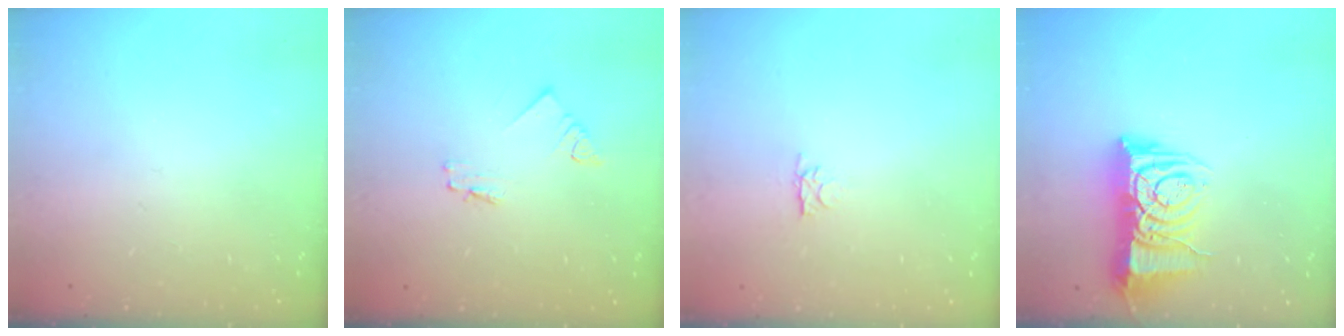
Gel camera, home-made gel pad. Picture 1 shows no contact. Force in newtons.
{"total": 1.8, "press": 1.7, "slide": 0.2}
{"total": 2.8, "press": 2.7, "slide": 0.4}
{"total": 10.2, "press": 10.1, "slide": 1.3}